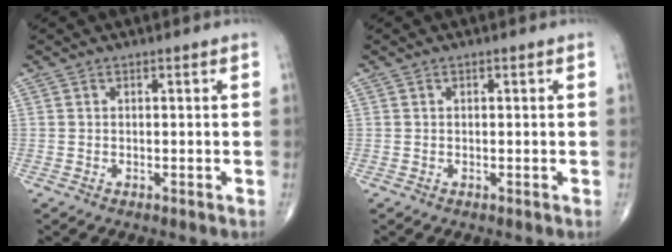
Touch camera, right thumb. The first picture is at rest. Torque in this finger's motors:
{"motor_torque": [-0.34, -0.02, -0.07, 0.12, -0.02]}